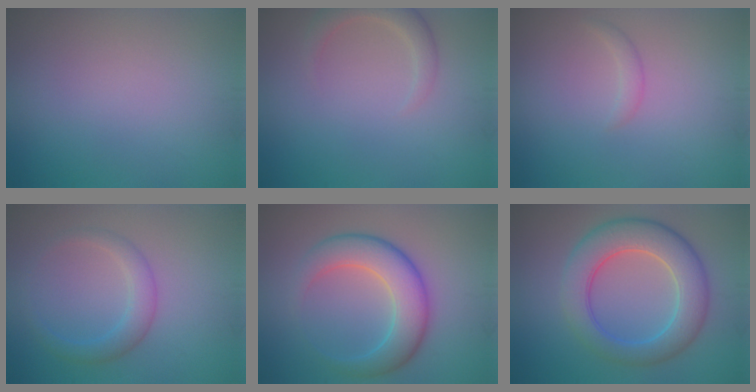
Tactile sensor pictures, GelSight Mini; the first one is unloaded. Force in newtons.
{"total": 2.4, "press": 2.4, "slide": 0.3}
{"total": 1.0, "press": 1.0, "slide": 0.1}
{"total": 2.6, "press": 2.6, "slide": 0.1}
{"total": 6.0, "press": 6.0, "slide": 0.2}
{"total": 7.5, "press": 7.5, "slide": 0.3}